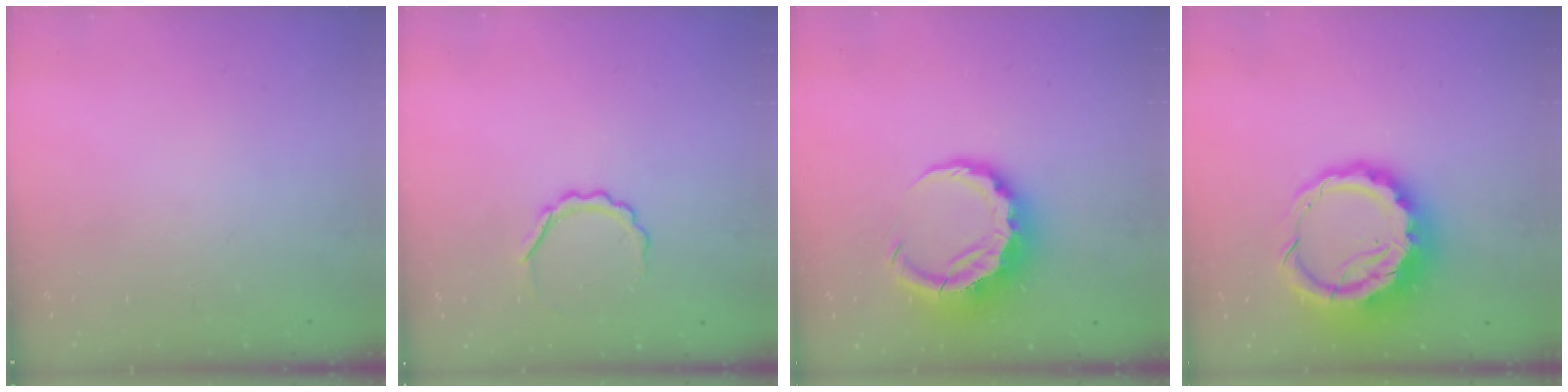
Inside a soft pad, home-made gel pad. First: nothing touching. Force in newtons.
{"total": 4.5, "press": 4.5, "slide": 0.4}
{"total": 9.4, "press": 9.2, "slide": 1.9}
{"total": 11.7, "press": 11.4, "slide": 2.7}